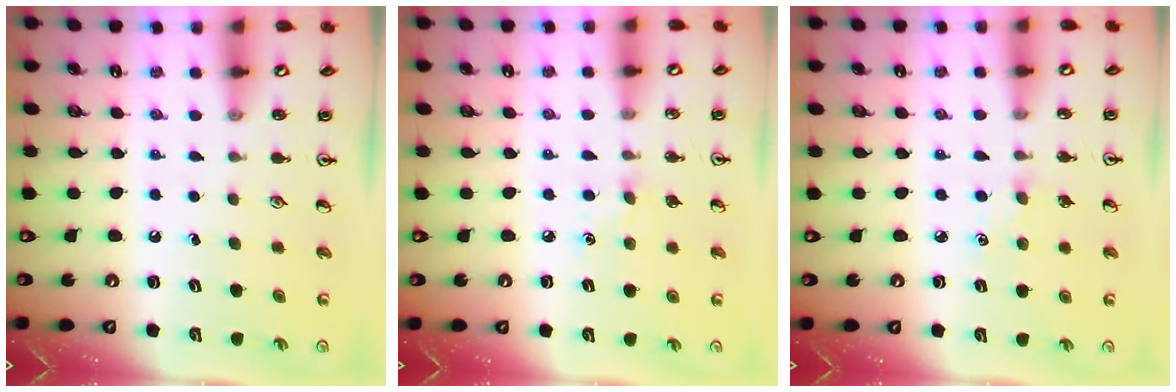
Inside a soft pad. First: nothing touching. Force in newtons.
{"total": 5.4, "press": 5.3, "slide": 0.8}
{"total": 2.5, "press": 2.5, "slide": 0.2}